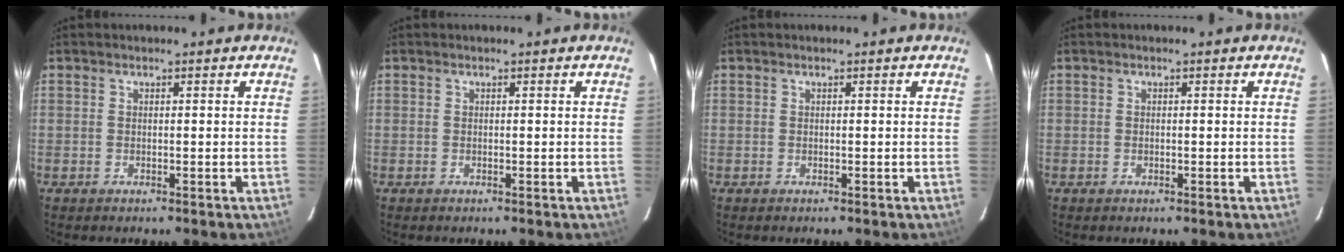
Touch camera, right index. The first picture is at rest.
{"total": 0.0}
{"total": 0.0}
{"total": 0.0}